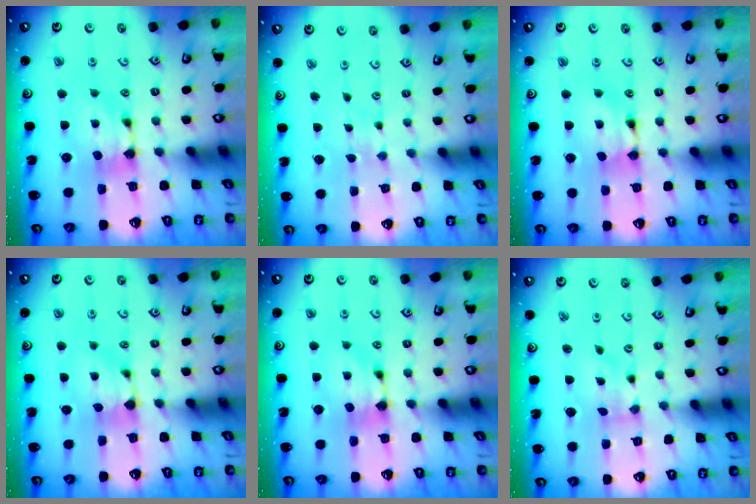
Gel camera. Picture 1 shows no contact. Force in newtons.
{"total": 3.5, "press": 3.5, "slide": 0.3}
{"total": 1.6, "press": 1.6, "slide": 0.1}
{"total": 0.8, "press": 0.5, "slide": 0.6}
{"total": 0.0}
{"total": 2.0, "press": 1.7, "slide": 1.1}